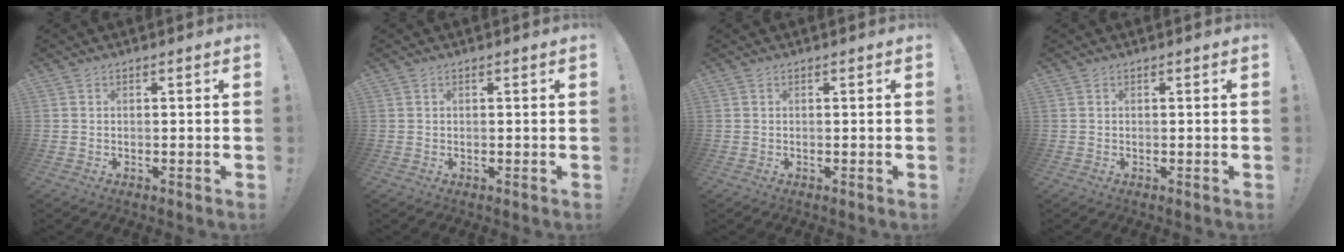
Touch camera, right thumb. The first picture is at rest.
{"total": 0.0}
{"total": 0.0}
{"total": 0.0}